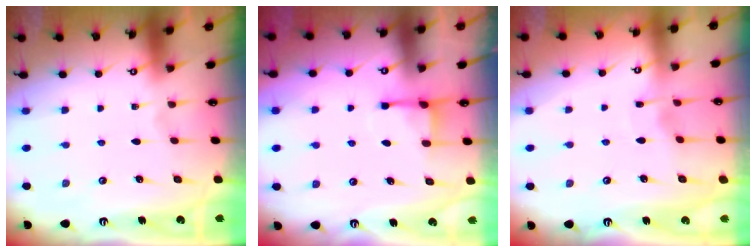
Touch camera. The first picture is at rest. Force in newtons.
{"total": 3.6, "press": 3.6, "slide": 0.4}
{"total": 2.5, "press": 2.5, "slide": 0.3}